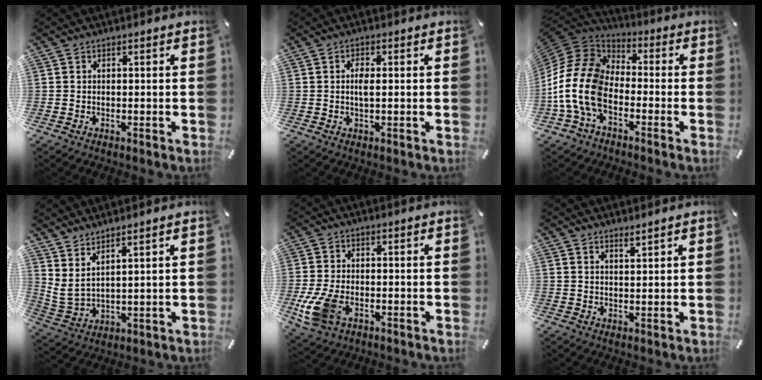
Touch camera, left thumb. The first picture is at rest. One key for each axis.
{"total": 3.0, "fx": 0.1, "fy": 1.1, "fz": 2.8, "tx": -0.056, "ty": 0.002, "tz": 0.001}
{"total": 15.5, "fx": -6.4, "fy": 10.3, "fz": 9.6, "tx": -0.225, "ty": 0.023, "tz": -0.122}
{"total": 4.0, "fx": 3.7, "fy": 0.2, "fz": 1.7, "tx": -0.055, "ty": -0.036, "tz": 0.063}
{"total": 8.8, "fx": -2.9, "fy": 5.5, "fz": 6.2, "tx": -0.156, "ty": -0.004, "tz": -0.054}
{"total": 1.8, "fx": 1.7, "fy": -0.1, "fz": 0.6, "tx": -0.012, "ty": -0.006, "tz": 0.031}